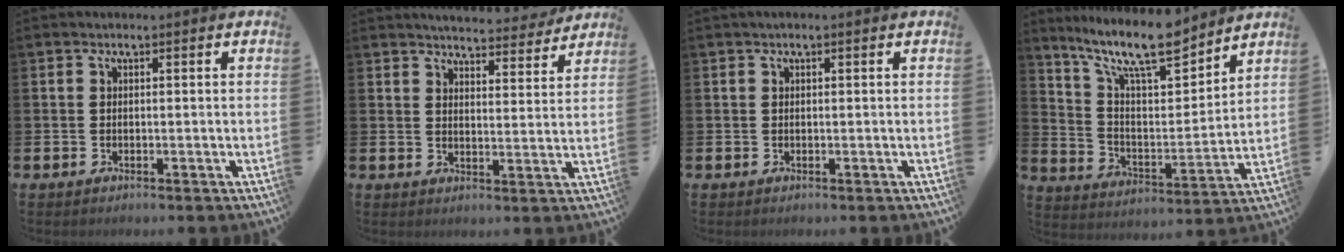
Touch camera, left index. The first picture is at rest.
{"total": 5.1, "force": [5.1, 0.6, 0.3], "torque": [-0.016, -0.038, 0.089]}
{"total": 0.5, "force": [0.3, 0.1, 0.5], "torque": [-0.009, 0.002, 0.004]}
{"total": 12.5, "force": [10.4, 3.2, 6.2], "torque": [-0.145, -0.055, 0.185]}